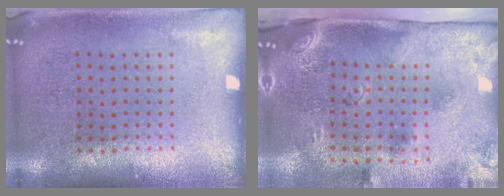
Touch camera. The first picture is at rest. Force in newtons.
{"total": 3.0, "press": 1.9, "slide": 2.3}